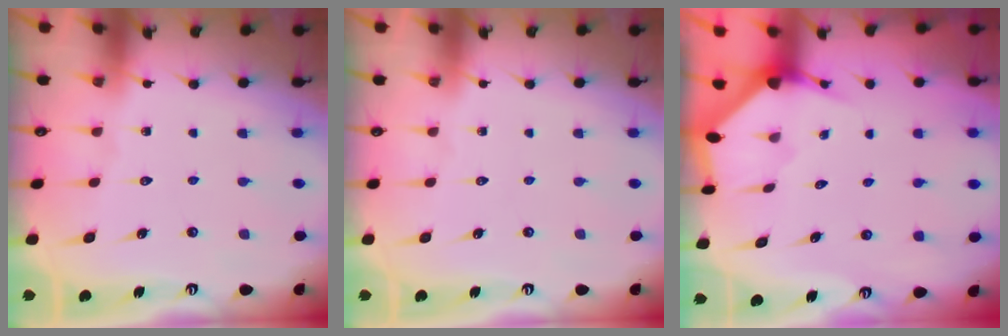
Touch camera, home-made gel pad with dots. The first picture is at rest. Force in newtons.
{"total": 0.0}
{"total": 2.8, "press": 2.8, "slide": 0.3}